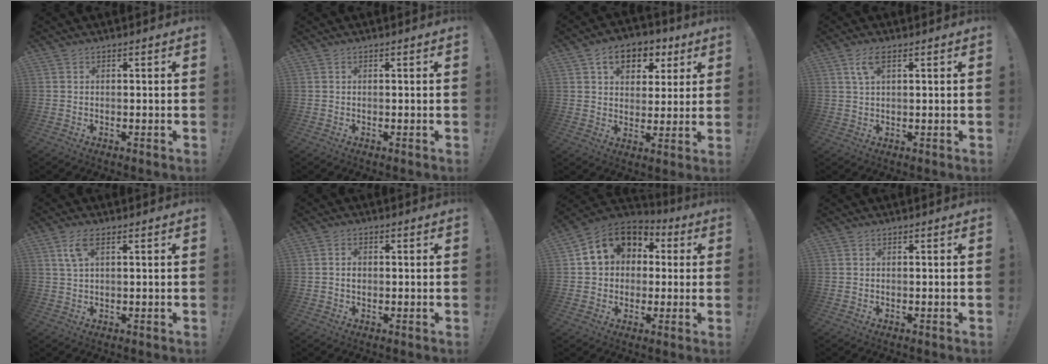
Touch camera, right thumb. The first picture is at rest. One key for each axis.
{"total": 0.0}
{"total": 10.5, "fx": 5.2, "fy": 7.4, "fz": 5.5, "tx": -0.078, "ty": -0.021, "tz": 0.097}
{"total": 4.4, "fx": 2.0, "fy": 1.8, "fz": 3.5, "tx": -0.067, "ty": 0.002, "tz": 0.035}
{"total": 4.8, "fx": 2.1, "fy": 1.9, "fz": 3.9, "tx": -0.073, "ty": 0.004, "tz": 0.037}
{"total": 1.9, "fx": -0.2, "fy": 1.6, "fz": 1.1, "tx": -0.021, "ty": 0.006, "tz": -0.004}
{"total": 12.4, "fx": 3.5, "fy": 10.5, "fz": 5.7, "tx": -0.079, "ty": -0.007, "tz": 0.068}
{"total": 0.0}